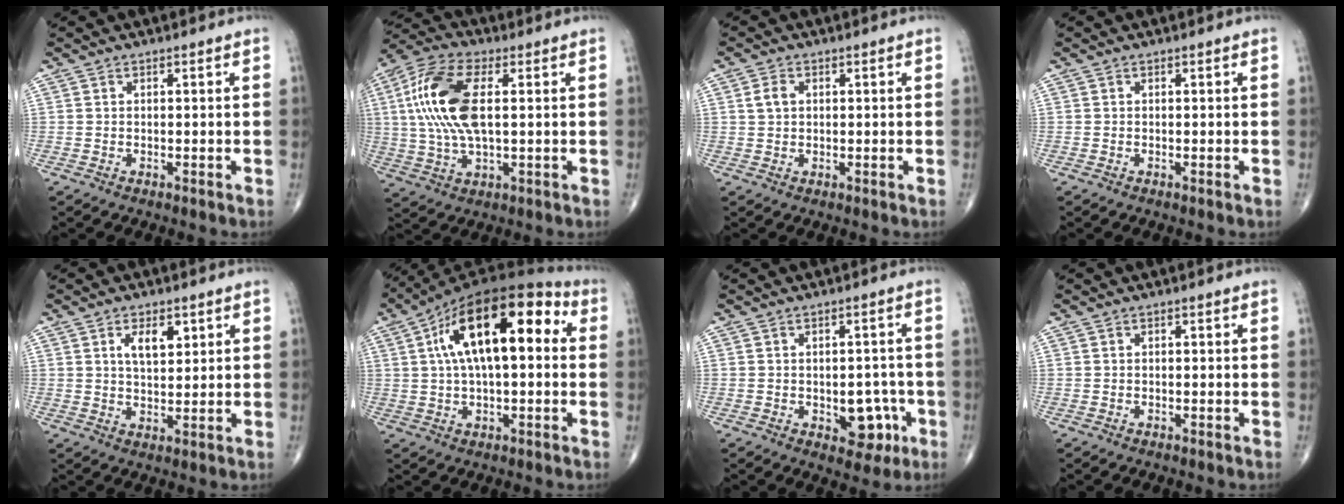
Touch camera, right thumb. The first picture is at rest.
{"total": 15.7, "force": [2.4, 7.0, 13.9], "torque": [-0.304, 0.013, 0.043]}
{"total": 2.7, "force": [0.7, 1.9, 1.8], "torque": [-0.033, 0.005, 0.013]}
{"total": 0.0}
{"total": 5.7, "force": [2.3, 2.9, 4.3], "torque": [-0.057, -0.014, 0.040]}
{"total": 19.8, "force": [4.1, 9.1, 17.1], "torque": [-0.265, 0.035, 0.052]}
{"total": 7.4, "force": [-2.4, 4.5, 5.3], "torque": [-0.030, 0.017, -0.022]}
{"total": 0.0}